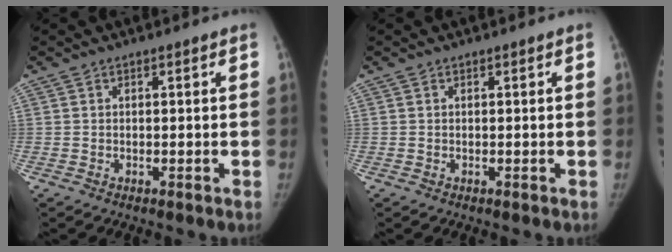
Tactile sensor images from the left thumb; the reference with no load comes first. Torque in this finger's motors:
{"motor_torque": [0.01, 0.01, 0.00, 0.00, 0.02]}